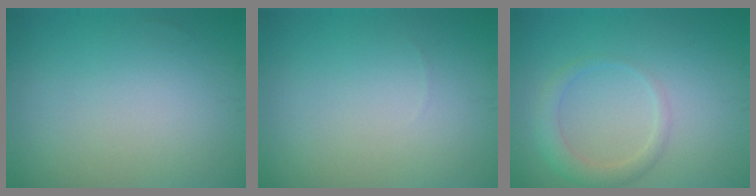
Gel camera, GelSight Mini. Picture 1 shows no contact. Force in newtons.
{"total": 0.0}
{"total": 2.2, "press": 2.2, "slide": 0.3}